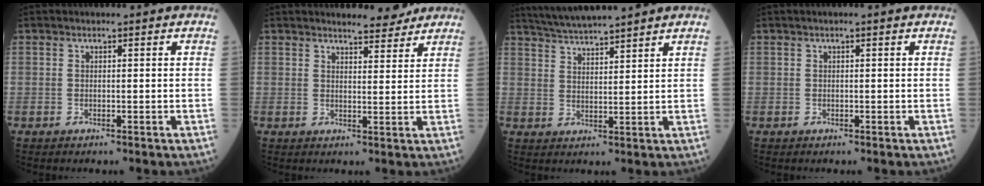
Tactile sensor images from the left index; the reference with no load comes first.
{"total": 4.7, "force": [4.4, 1.0, 1.2], "torque": [-0.023, -0.004, 0.057]}
{"total": 8.6, "force": [7.9, -0.5, 3.4], "torque": [-0.067, 0.022, 0.136]}
{"total": 0.6, "force": [0.2, 0.0, 0.5], "torque": [-0.012, 0.006, 0.004]}